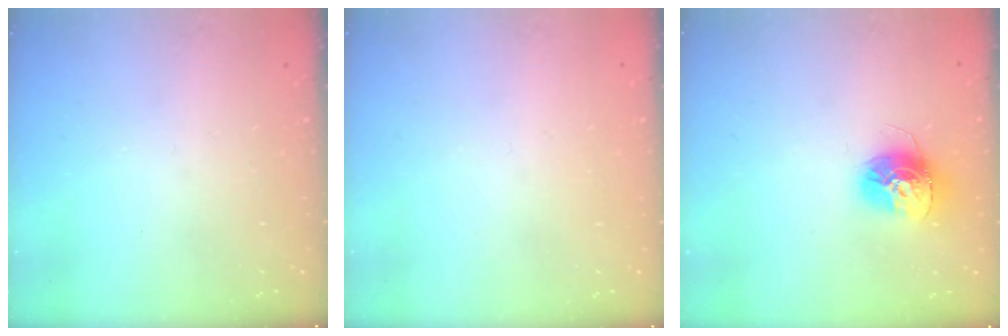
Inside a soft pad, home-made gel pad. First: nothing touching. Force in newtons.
{"total": 0.7, "press": 0.7, "slide": 0.1}
{"total": 13.8, "press": 13.7, "slide": 1.3}